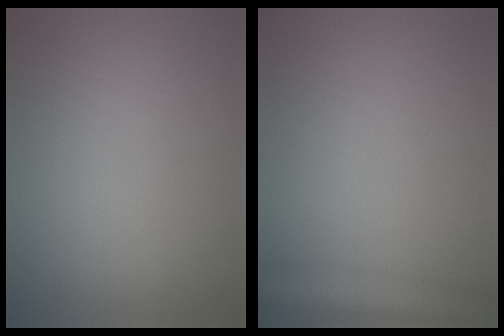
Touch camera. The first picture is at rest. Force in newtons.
{"total": 4.5, "press": 4.5, "slide": 0.2}